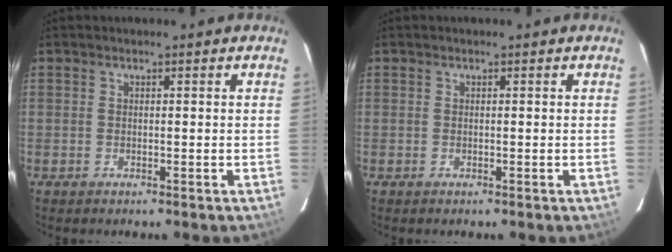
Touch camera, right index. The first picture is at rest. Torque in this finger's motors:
{"motor_torque": [0.00, 0.00, 0.01, 0.01]}